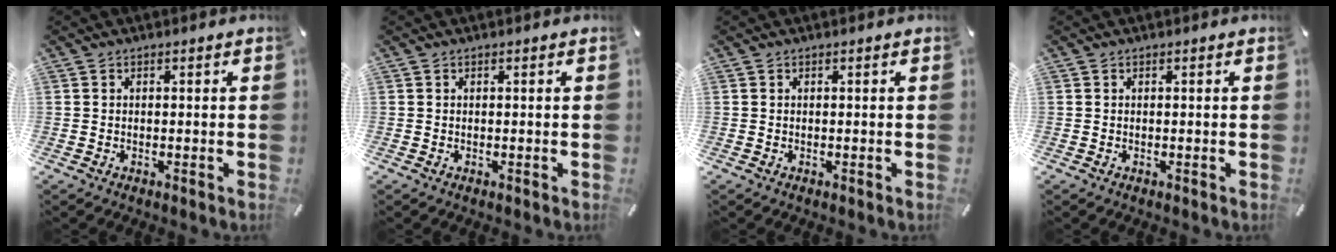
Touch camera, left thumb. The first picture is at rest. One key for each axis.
{"total": 0.0}
{"total": 0.0}
{"total": 0.0}